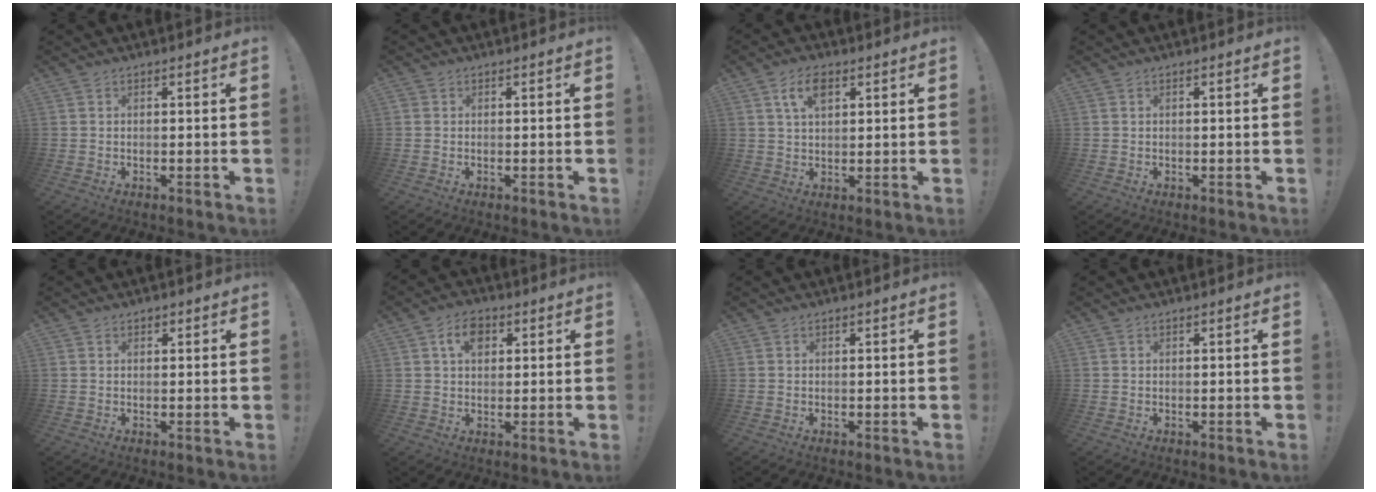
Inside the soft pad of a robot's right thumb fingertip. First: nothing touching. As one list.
[{"total": 0.5, "force": [0.0, 0.5, 0.1], "torque": [-0.002, 0.001, 0.000]}, {"total": 6.7, "force": [2.8, 3.6, 5.0], "torque": [-0.089, 0.003, 0.051]}, {"total": 0.0}, {"total": 0.8, "force": [0.4, 0.6, 0.1], "torque": [-0.002, 0.000, 0.007]}, {"total": 7.0, "force": [2.6, 4.7, 4.5], "torque": [-0.068, 0.004, 0.045]}, {"total": 0.0}, {"total": 0.0}]